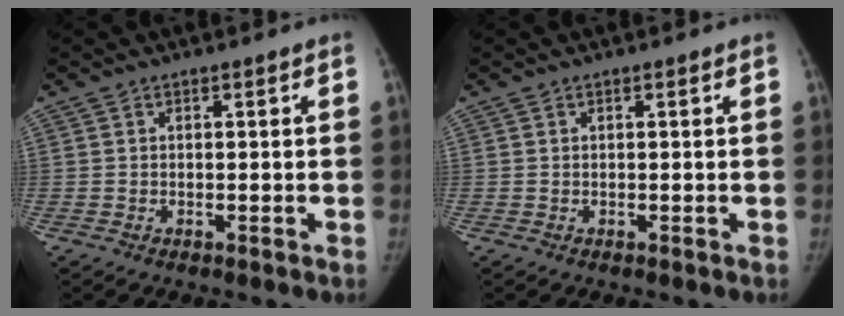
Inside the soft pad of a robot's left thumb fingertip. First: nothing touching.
{"total": 0.0}